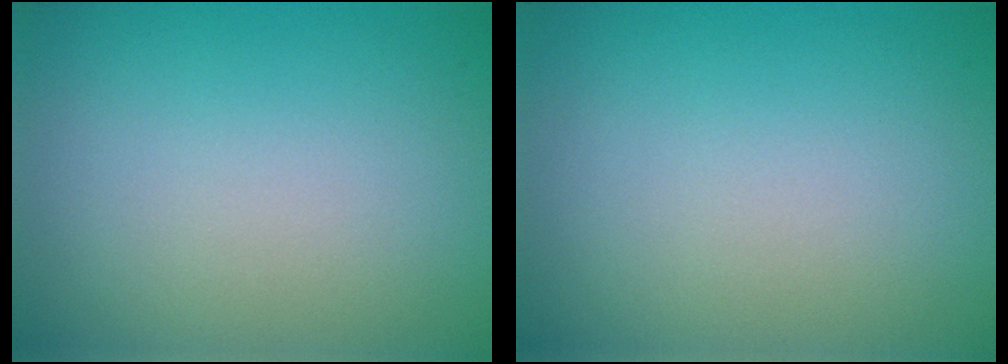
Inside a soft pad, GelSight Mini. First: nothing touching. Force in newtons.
{"total": 0.0}